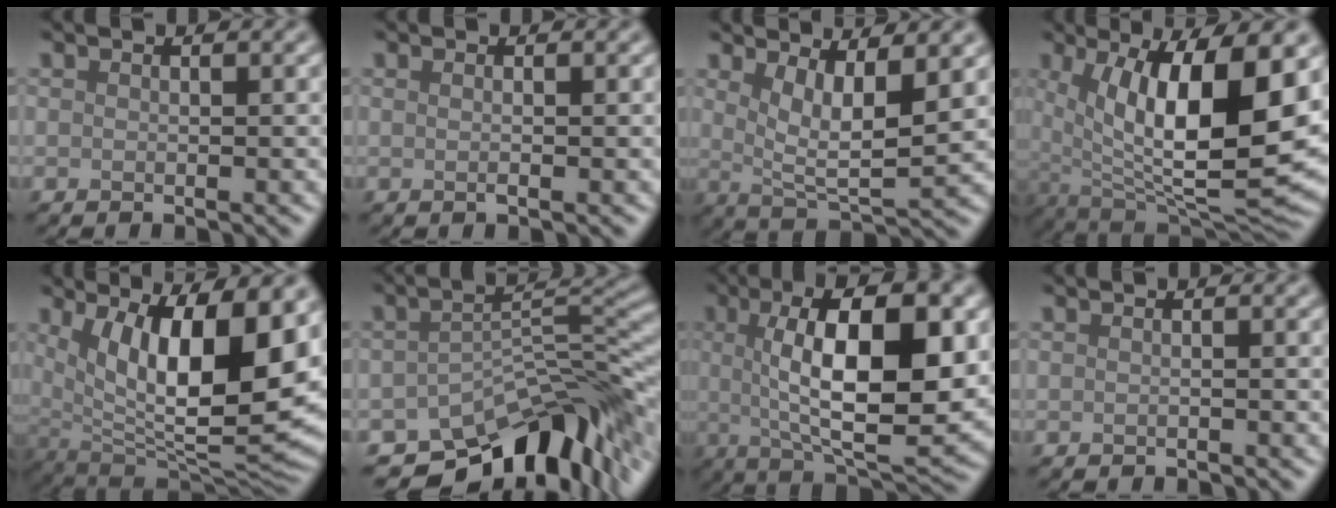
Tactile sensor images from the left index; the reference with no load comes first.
{"total": 0.9, "force": [0.0, 0.2, 0.8], "torque": [-0.014, 0.000, -0.004]}
{"total": 5.8, "force": [2.2, 1.7, 5.0], "torque": [-0.085, -0.014, 0.042]}
{"total": 13.7, "force": [2.5, 4.8, 12.6], "torque": [-0.195, -0.017, 0.045]}
{"total": 14.0, "force": [3.8, 5.4, 12.3], "torque": [-0.168, -0.019, 0.068]}
{"total": 10.1, "force": [-7.0, 3.9, 6.1], "torque": [-0.069, -0.008, -0.125]}
{"total": 12.2, "force": [1.6, 4.0, 11.4], "torque": [-0.159, 0.005, 0.024]}
{"total": 0.7, "force": [-0.6, 0.0, 0.2], "torque": [-0.002, -0.001, -0.012]}